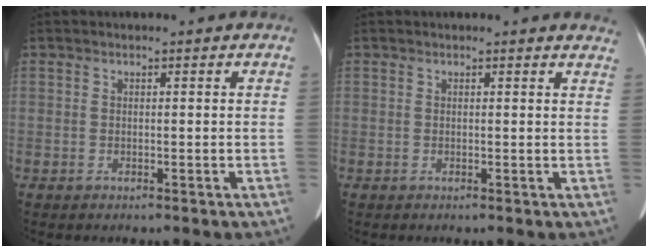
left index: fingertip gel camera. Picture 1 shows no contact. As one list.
[{"total": 4.8, "force": [4.7, 1.0, 0.5], "torque": [0.013, -0.017, 0.018]}]